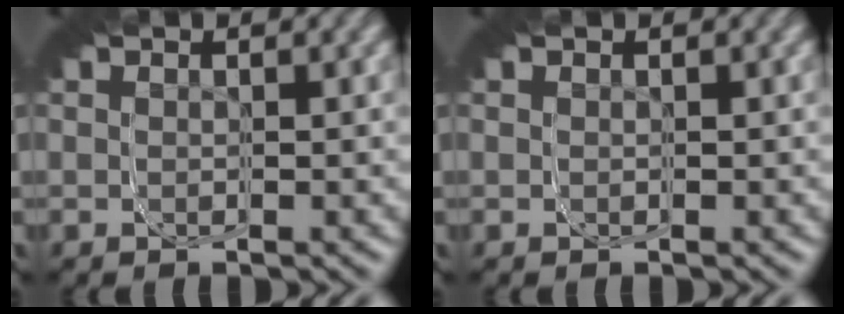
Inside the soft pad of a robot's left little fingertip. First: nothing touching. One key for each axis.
{"total": 0.0}